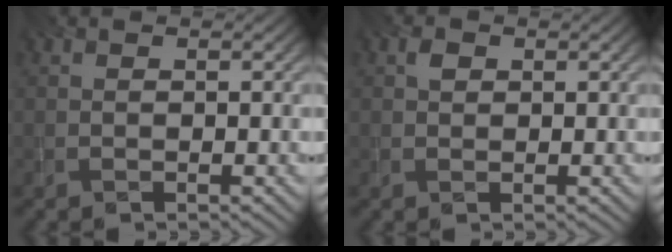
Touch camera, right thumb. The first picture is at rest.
{"total": 1.3, "force": [0.5, 0.9, 0.7], "torque": [-0.013, 0.002, 0.007]}